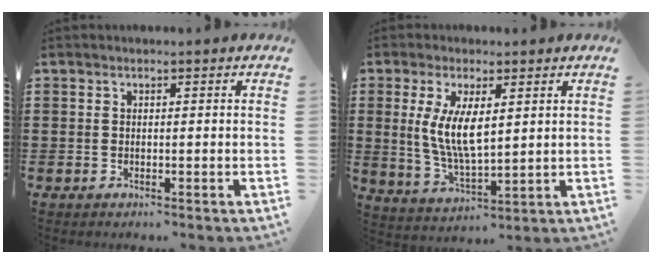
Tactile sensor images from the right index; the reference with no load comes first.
{"total": 7.7, "force": [1.2, 3.0, 7.0], "torque": [-0.142, 0.003, 0.020]}